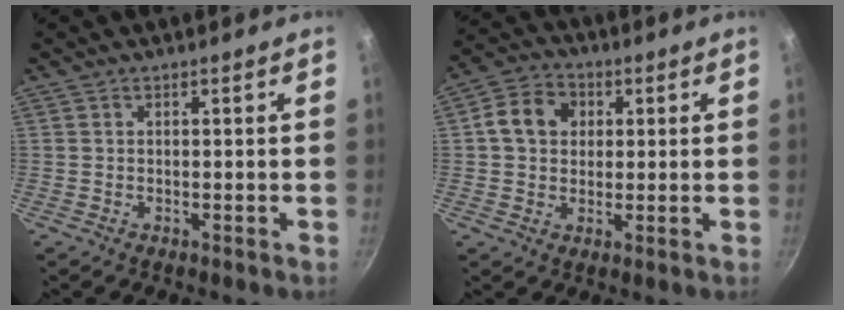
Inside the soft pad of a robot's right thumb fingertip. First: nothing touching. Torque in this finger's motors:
{"motor_torque": [0.23, 1.23, 0.42, -0.31, 0.03]}